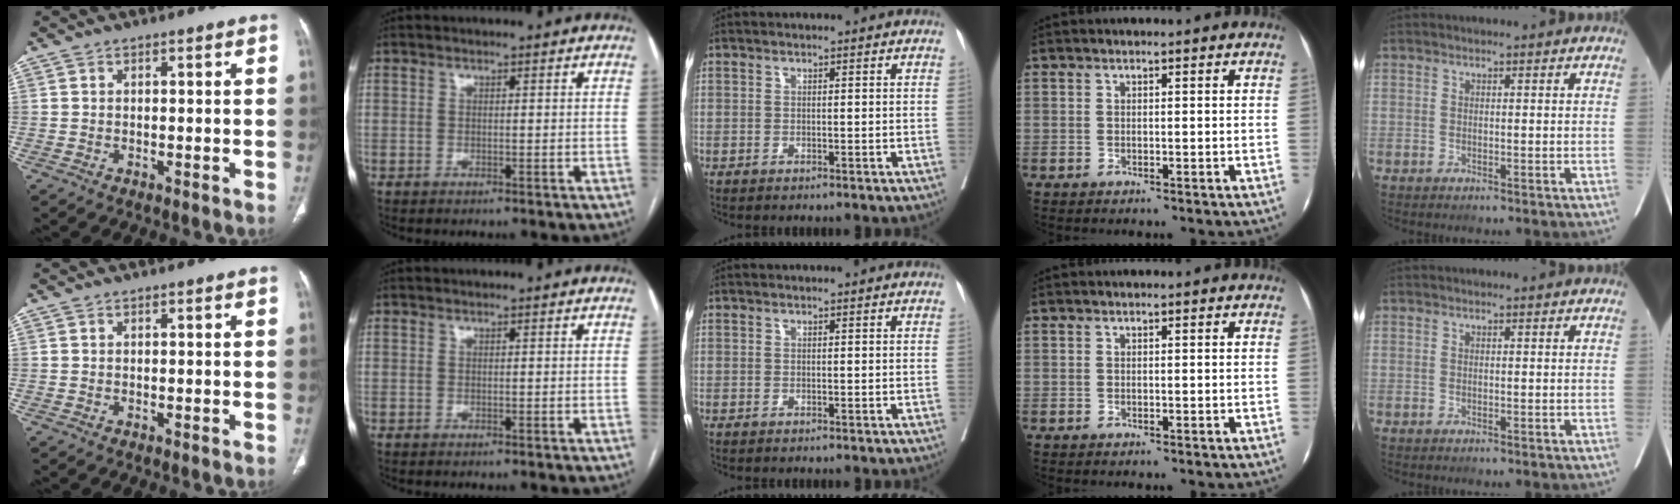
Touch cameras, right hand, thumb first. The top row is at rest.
{}